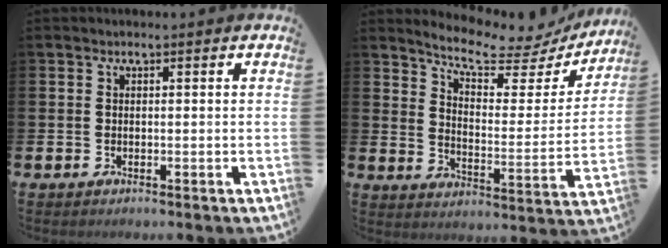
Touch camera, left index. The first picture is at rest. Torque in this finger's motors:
{"motor_torque": [1.02, -1.12, 0.44, 0.03]}